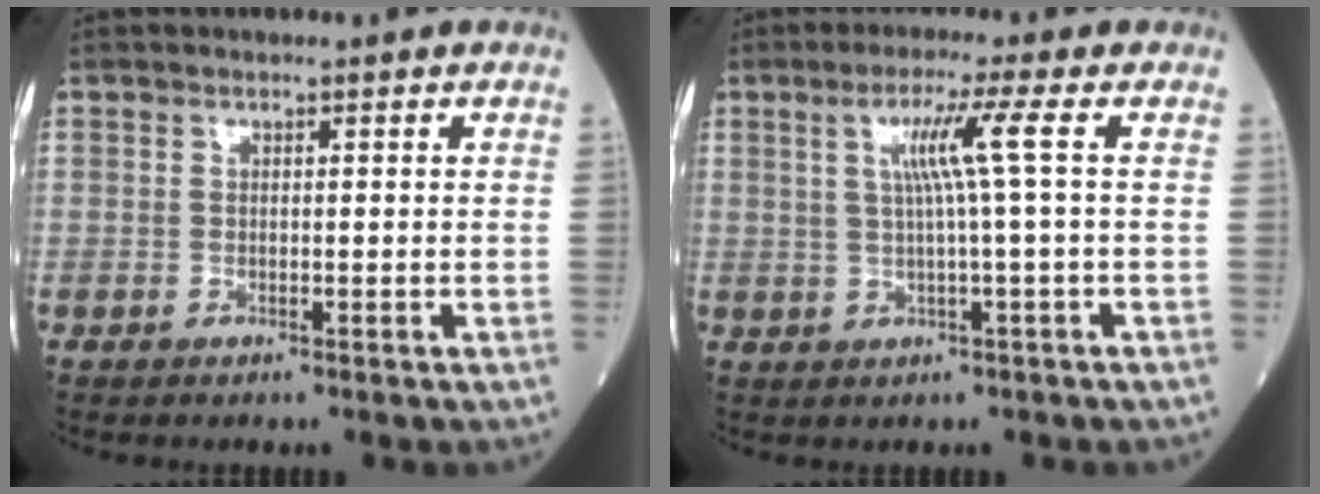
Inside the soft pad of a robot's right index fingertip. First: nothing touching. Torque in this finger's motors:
{"motor_torque": [0.82, 0.20, 0.37, 0.12]}